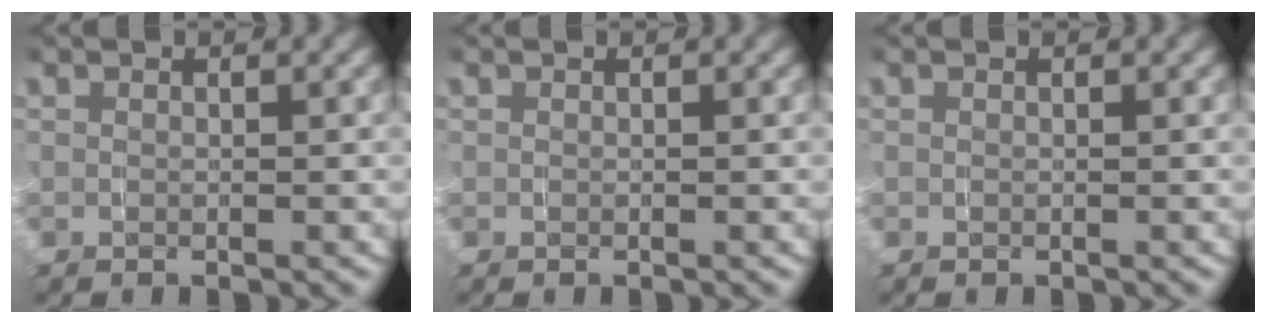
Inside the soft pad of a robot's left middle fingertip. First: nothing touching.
{"total": 0.0}
{"total": 0.0}